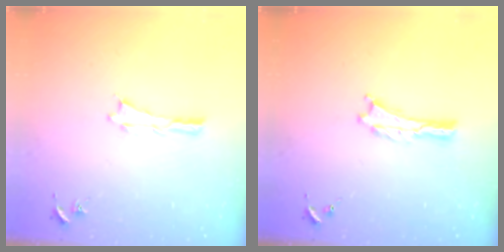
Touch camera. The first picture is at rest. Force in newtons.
{"total": 0.0}